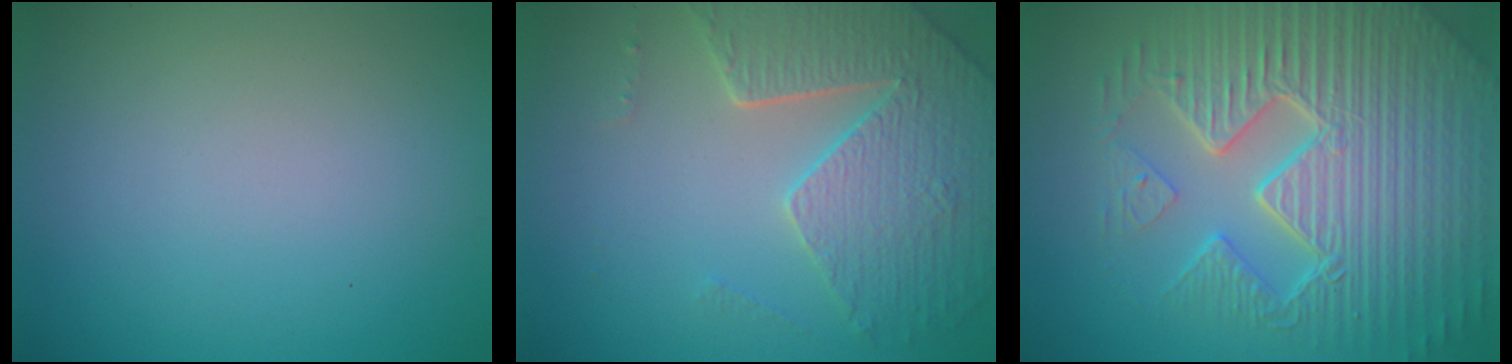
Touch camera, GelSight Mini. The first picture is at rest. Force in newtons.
{"total": 5.1, "press": 4.7, "slide": 2.1}
{"total": 10.5, "press": 7.0, "slide": 7.8}